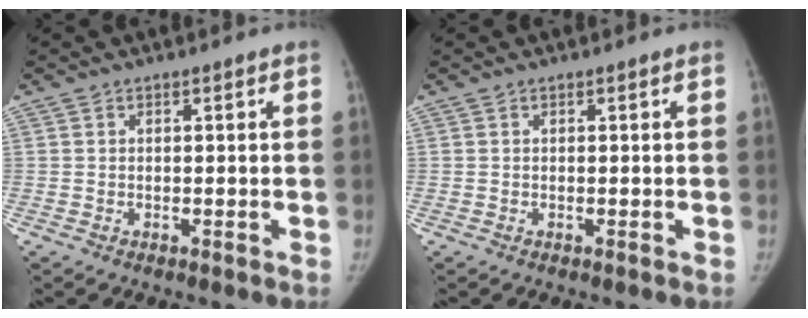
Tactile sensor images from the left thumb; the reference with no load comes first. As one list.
[{"total": 0.0}]